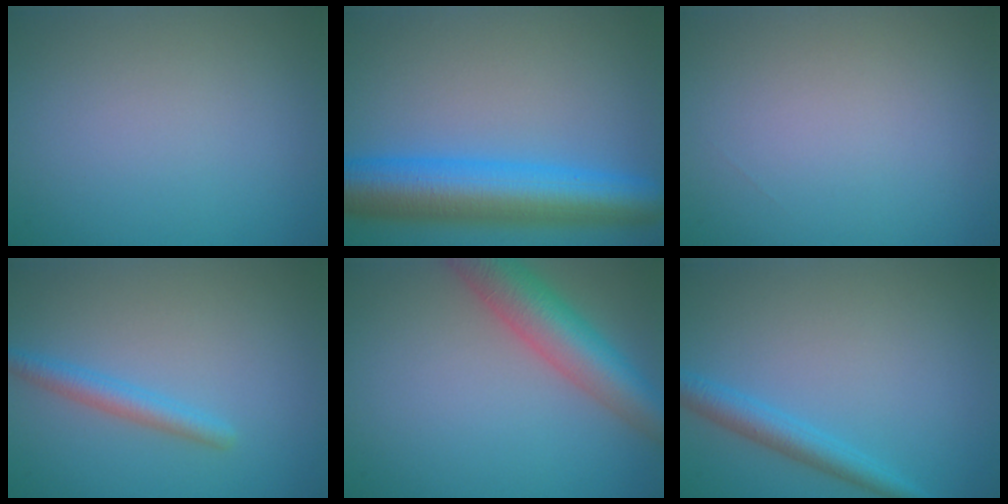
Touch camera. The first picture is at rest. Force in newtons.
{"total": 9.1, "press": 9.1, "slide": 0.2}
{"total": 0.0}
{"total": 2.2, "press": 2.2, "slide": 0.1}
{"total": 6.5, "press": 6.5, "slide": 0.5}
{"total": 2.8, "press": 2.7, "slide": 0.2}